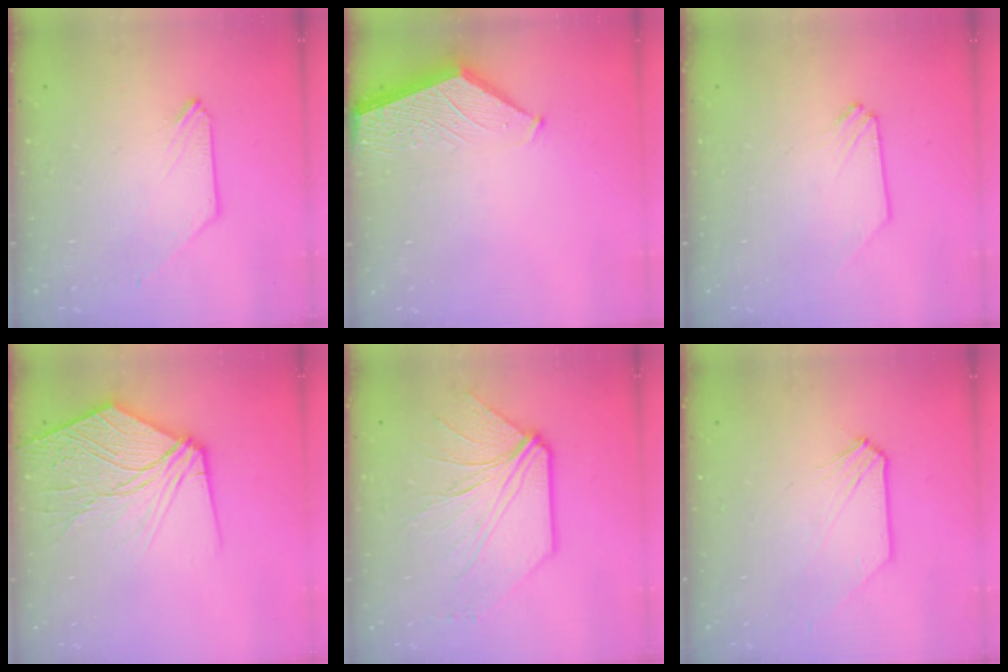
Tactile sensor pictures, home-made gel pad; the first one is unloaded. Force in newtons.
{"total": 1.6, "press": 1.6, "slide": 0.2}
{"total": 0.0}
{"total": 11.8, "press": 11.7, "slide": 1.5}
{"total": 8.7, "press": 8.6, "slide": 1.0}
{"total": 1.0, "press": 1.0, "slide": 0.1}